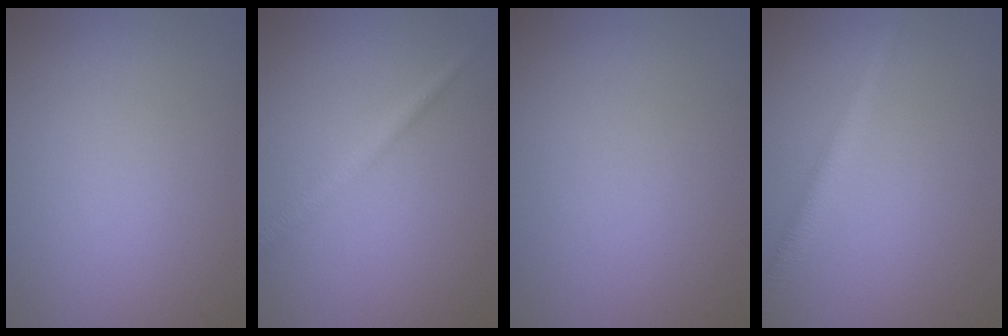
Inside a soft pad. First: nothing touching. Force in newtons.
{"total": 1.9, "press": 1.9, "slide": 0.1}
{"total": 0.0}
{"total": 2.5, "press": 2.5, "slide": 0.0}